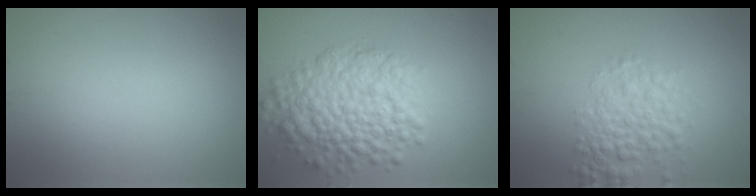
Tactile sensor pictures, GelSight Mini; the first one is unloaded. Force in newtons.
{"total": 7.4, "press": 7.4, "slide": 0.3}
{"total": 4.0, "press": 4.0, "slide": 0.1}